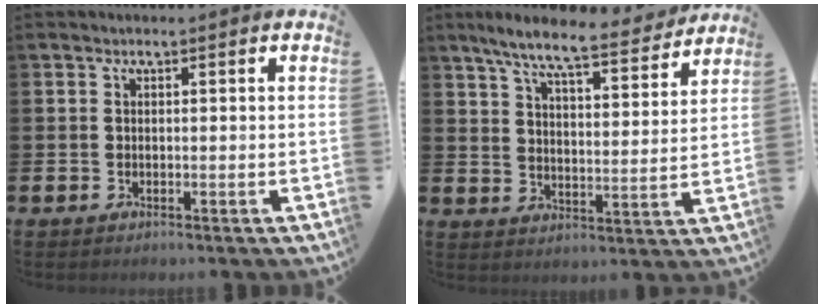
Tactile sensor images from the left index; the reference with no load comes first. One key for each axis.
{"total": 8.5, "fx": 7.5, "fy": 0.9, "fz": 3.8, "tx": -0.097, "ty": -0.039, "tz": 0.129}